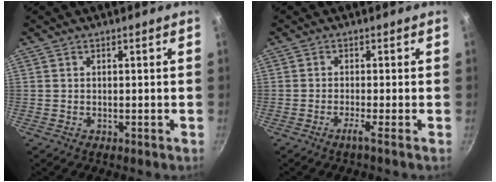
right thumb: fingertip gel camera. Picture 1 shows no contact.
{"total": 2.0, "force": [-1.2, -0.7, 1.5], "torque": [-0.039, 0.001, -0.027]}